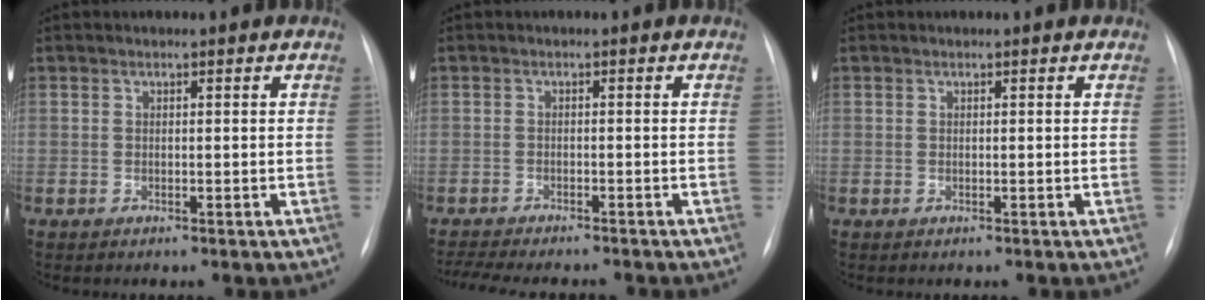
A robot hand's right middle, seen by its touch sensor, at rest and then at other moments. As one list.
[{"total": 11.0, "force": [-9.9, 1.7, 4.5], "torque": [-0.068, -0.008, -0.135]}, {"total": 0.0}]